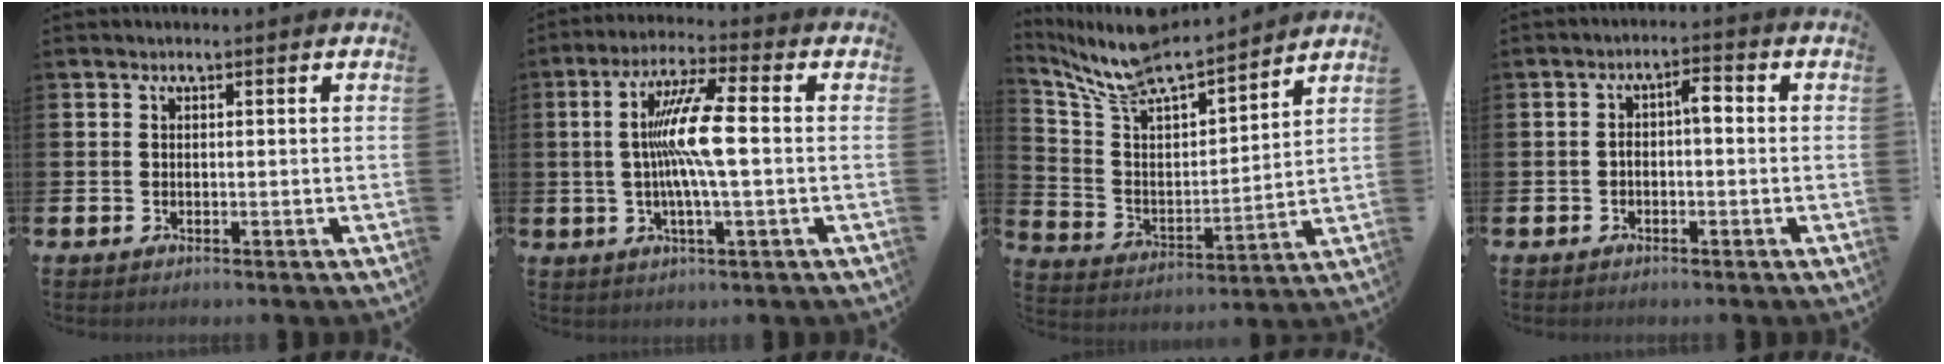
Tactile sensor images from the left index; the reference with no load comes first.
{"total": 9.7, "force": [0.4, 1.4, 9.5], "torque": [-0.192, 0.001, -0.003]}
{"total": 9.3, "force": [9.0, 1.5, 2.1], "torque": [-0.084, -0.077, 0.155]}
{"total": 2.7, "force": [-0.4, 1.1, 2.4], "torque": [-0.031, 0.001, -0.013]}